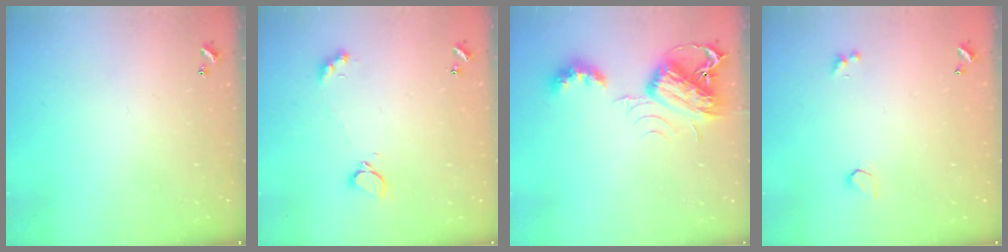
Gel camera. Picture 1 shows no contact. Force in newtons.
{"total": 2.5, "press": 2.4, "slide": 0.5}
{"total": 8.7, "press": 8.7, "slide": 0.5}
{"total": 0.9, "press": 0.8, "slide": 0.4}